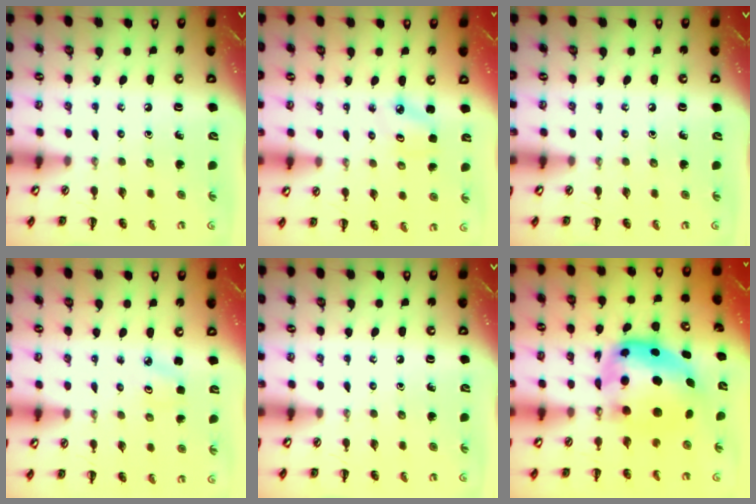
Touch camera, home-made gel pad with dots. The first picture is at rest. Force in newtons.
{"total": 2.6, "press": 2.5, "slide": 0.6}
{"total": 0.0}
{"total": 2.2, "press": 2.2, "slide": 0.5}
{"total": 0.0}
{"total": 8.9, "press": 8.6, "slide": 2.2}